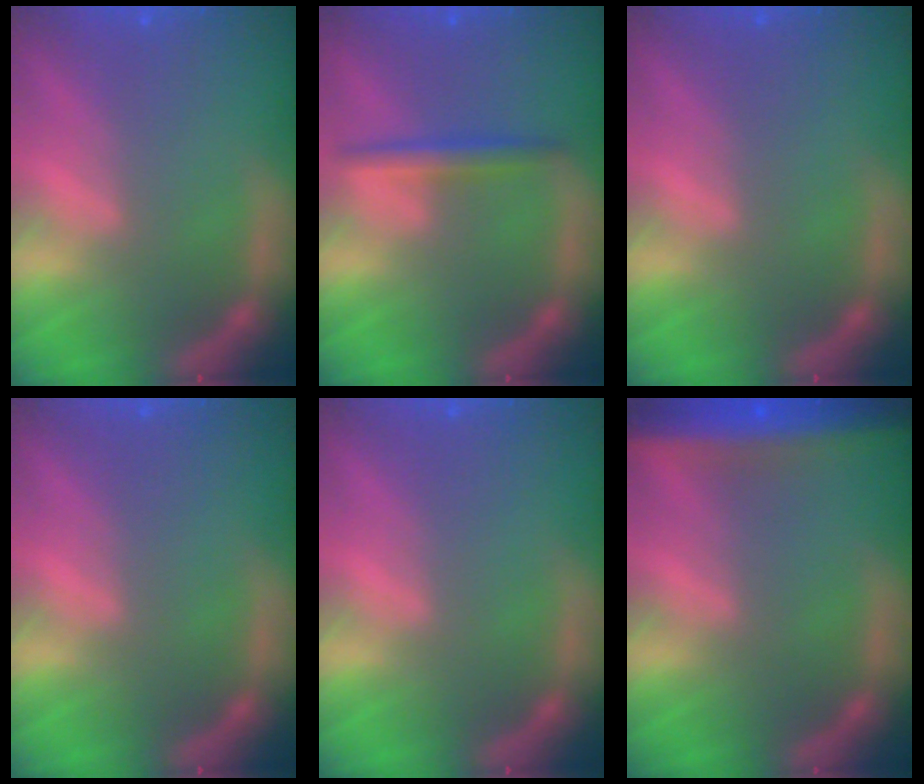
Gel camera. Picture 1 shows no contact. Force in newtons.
{"total": 2.4}
{"total": 0.0}
{"total": 0.0}
{"total": 0.0}
{"total": 9.0}